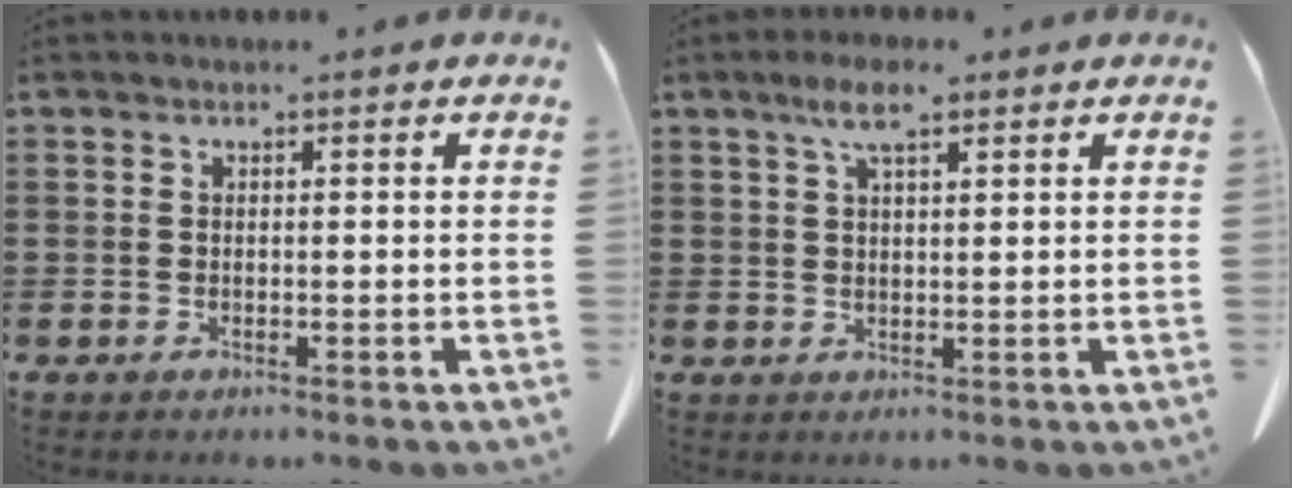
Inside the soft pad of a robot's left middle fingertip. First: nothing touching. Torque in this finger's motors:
{"motor_torque": [1.31, -0.07, 0.20, 0.11]}